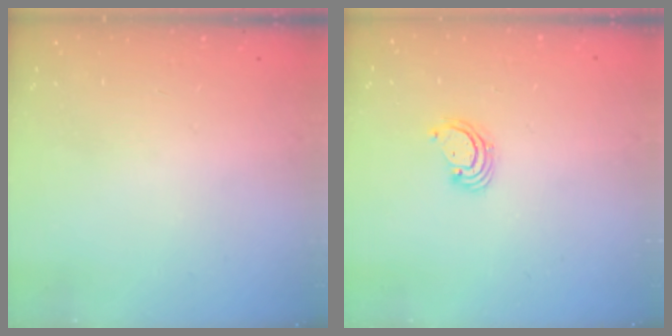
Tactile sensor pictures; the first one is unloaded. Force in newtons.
{"total": 3.1, "press": 3.1, "slide": 0.3}